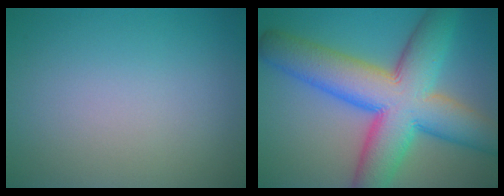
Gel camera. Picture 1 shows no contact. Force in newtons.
{"total": 12.8, "press": 12.8, "slide": 0.5}